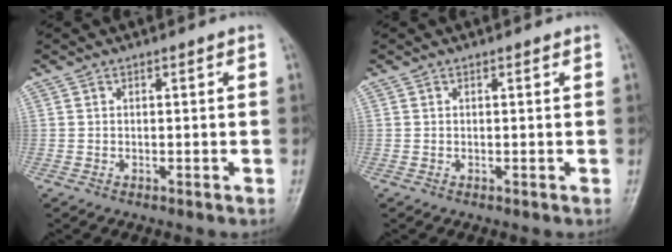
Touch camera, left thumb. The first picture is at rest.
{"total": 0.0}